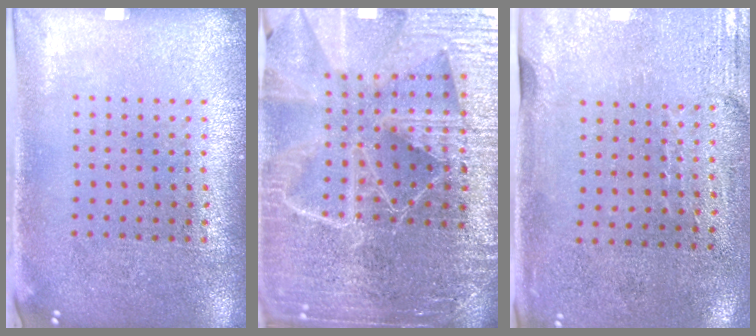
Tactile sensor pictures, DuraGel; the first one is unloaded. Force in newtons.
{"total": 6.3, "press": 5.5, "slide": 3.2}
{"total": 2.9, "press": 2.4, "slide": 1.6}